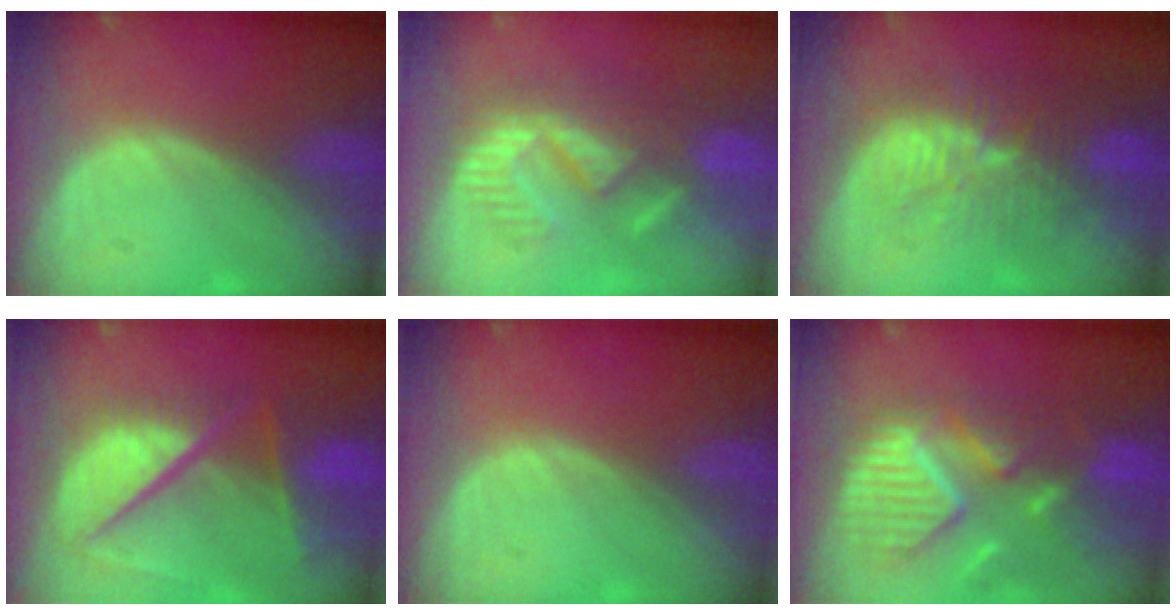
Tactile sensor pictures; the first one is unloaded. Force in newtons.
{"total": 8.8, "press": 8.7, "slide": 1.7}
{"total": 10.9, "press": 9.6, "slide": 5.1}
{"total": 11.4, "press": 9.4, "slide": 6.4}
{"total": 0.0}
{"total": 12.0, "press": 10.5, "slide": 5.9}